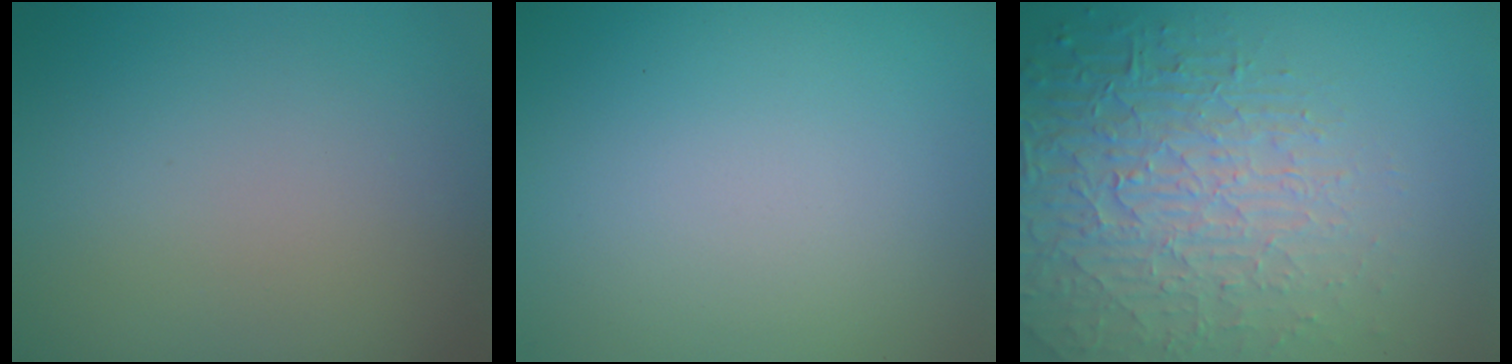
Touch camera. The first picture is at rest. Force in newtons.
{"total": 0.0}
{"total": 7.4, "press": 5.3, "slide": 5.1}